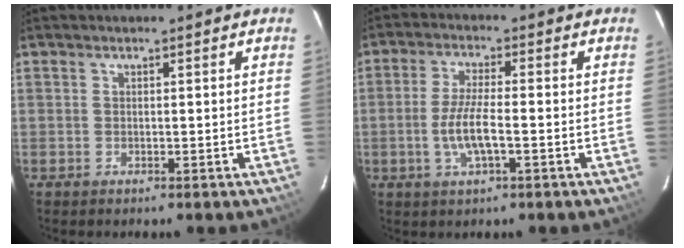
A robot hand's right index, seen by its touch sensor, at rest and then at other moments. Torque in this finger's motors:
{"motor_torque": [0.32, -0.11, 0.30, 0.05]}